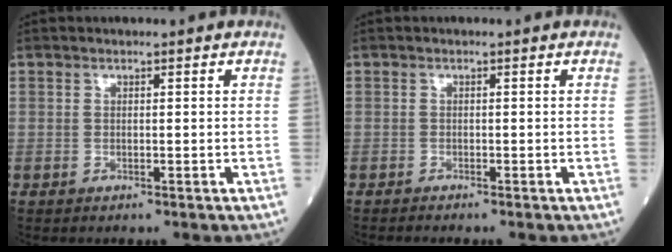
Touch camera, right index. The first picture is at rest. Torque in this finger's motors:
{"motor_torque": [0.00, 0.00, -0.03, -0.01]}